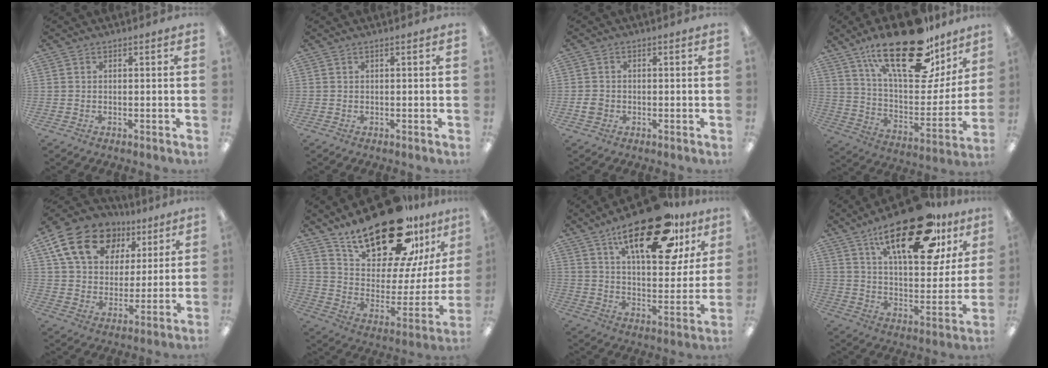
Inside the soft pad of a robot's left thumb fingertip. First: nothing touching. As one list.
[{"total": 0.0}, {"total": 2.5, "force": [-0.8, 2.2, 0.6], "torque": [-0.010, 0.005, -0.016]}, {"total": 28.6, "force": [18.0, 12.1, 18.6], "torque": [-0.277, -0.105, 0.306]}, {"total": 17.9, "force": [9.4, 12.7, 8.5], "torque": [-0.154, -0.029, 0.178]}, {"total": 26.5, "force": [20.5, 9.7, 13.7], "torque": [-0.206, -0.137, 0.350]}, {"total": 24.6, "force": [15.4, 10.0, 16.4], "torque": [-0.241, -0.077, 0.248]}, {"total": 25.2, "force": [16.0, 10.1, 16.7], "torque": [-0.248, -0.082, 0.259]}]